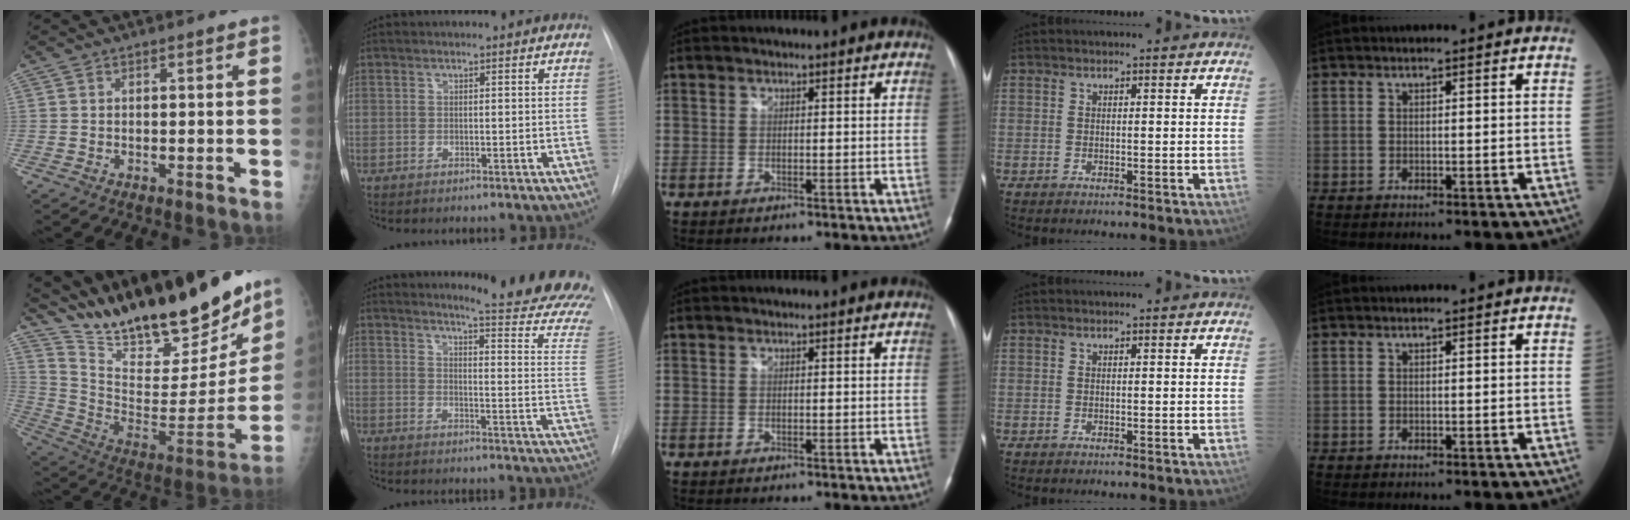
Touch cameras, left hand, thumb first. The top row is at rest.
{"thumb": {"total": 27.6, "force": [23.3, 6.8, 13.2], "torque": [-0.187, -0.109, 0.374]}, "index": {"total": 18.5, "force": [17.3, -1.0, 6.2], "torque": [-0.086, -0.142, 0.188]}}